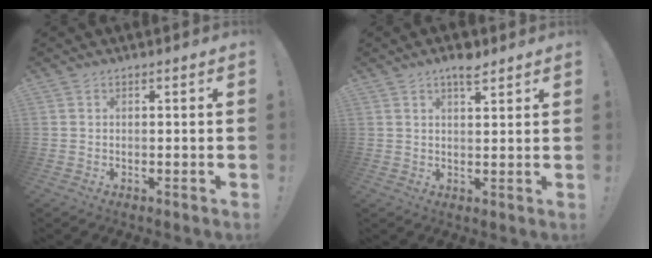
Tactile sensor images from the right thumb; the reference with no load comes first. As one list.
[{"total": 4.6, "force": [3.4, 1.1, 2.9], "torque": [-0.033, -0.023, 0.052]}]